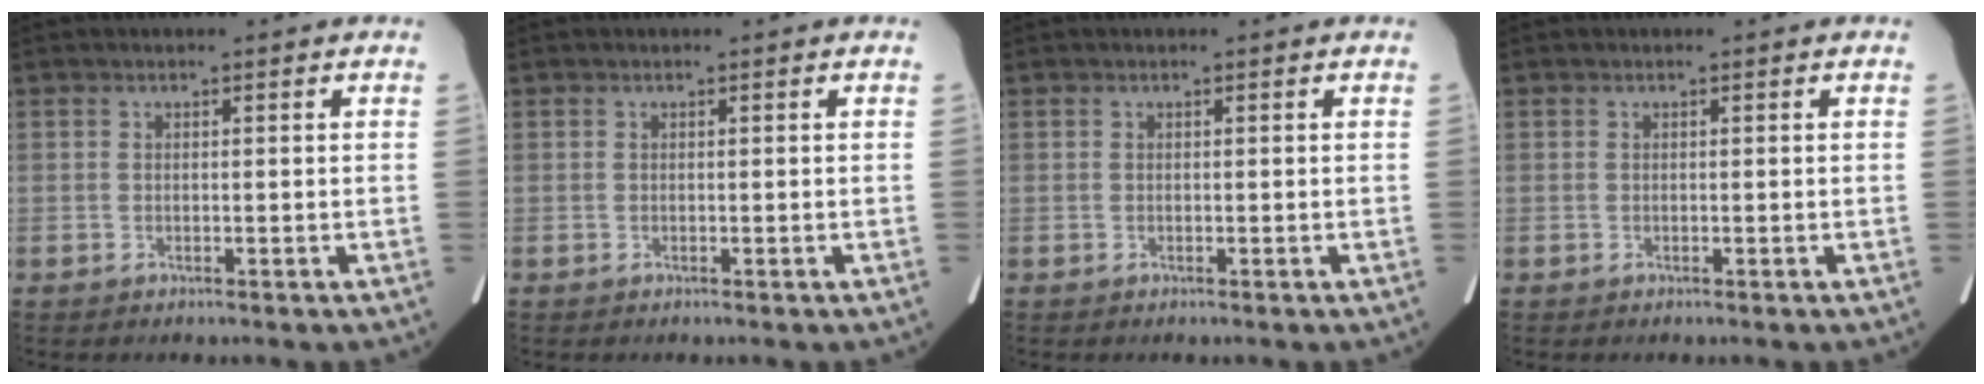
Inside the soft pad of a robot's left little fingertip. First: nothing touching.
{"total": 0.0}
{"total": 0.0}
{"total": 0.0}